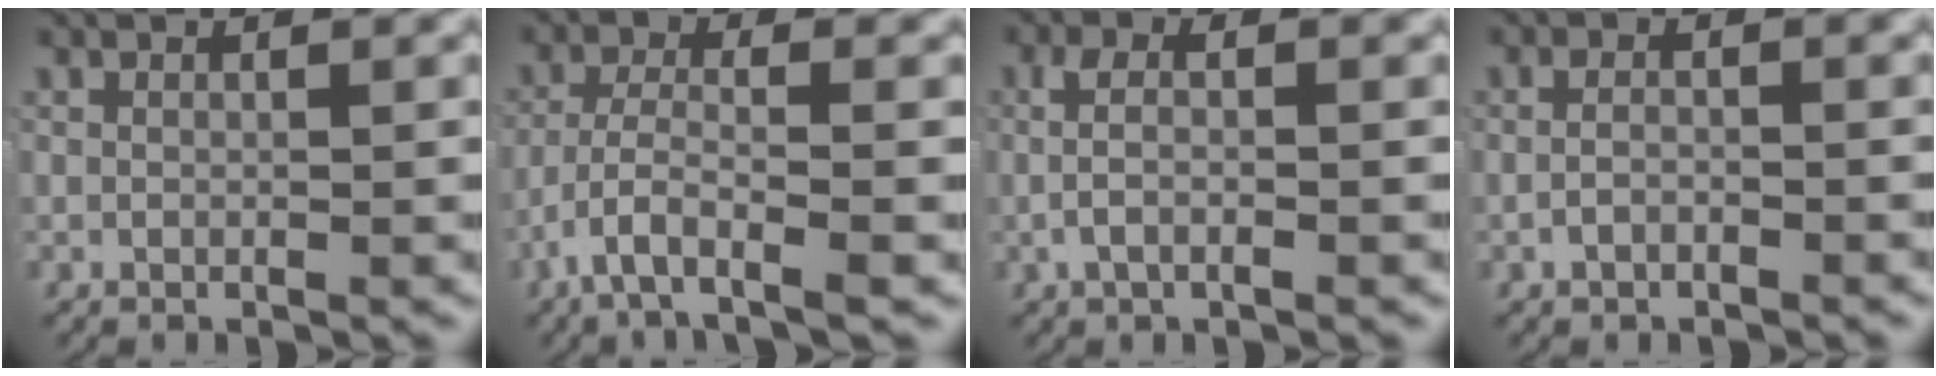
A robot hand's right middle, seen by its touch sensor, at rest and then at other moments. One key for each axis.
{"total": 4.6, "fx": -2.9, "fy": 1.0, "fz": 3.4, "tx": -0.077, "ty": -0.019, "tz": -0.043}
{"total": 2.8, "fx": -0.5, "fy": 1.2, "fz": 2.5, "tx": -0.046, "ty": -0.004, "tz": -0.010}
{"total": 1.3, "fx": -1.0, "fy": 0.3, "fz": 0.8, "tx": -0.012, "ty": -0.002, "tz": -0.016}